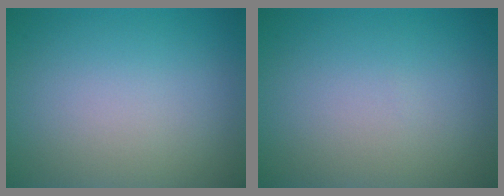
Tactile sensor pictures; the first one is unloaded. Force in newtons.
{"total": 0.0}